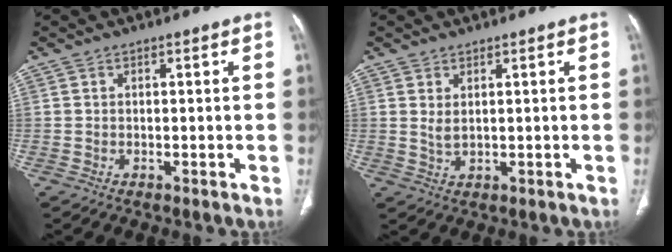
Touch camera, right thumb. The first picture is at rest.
{"total": 2.1, "force": [0.8, 1.0, 1.7], "torque": [-0.033, -0.008, 0.023]}